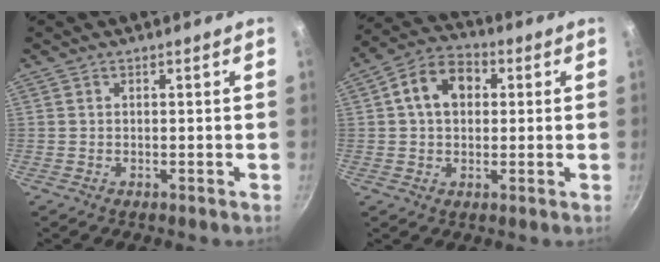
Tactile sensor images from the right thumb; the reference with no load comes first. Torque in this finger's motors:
{"motor_torque": [-0.80, 0.95, 0.38, -0.26, 0.22]}